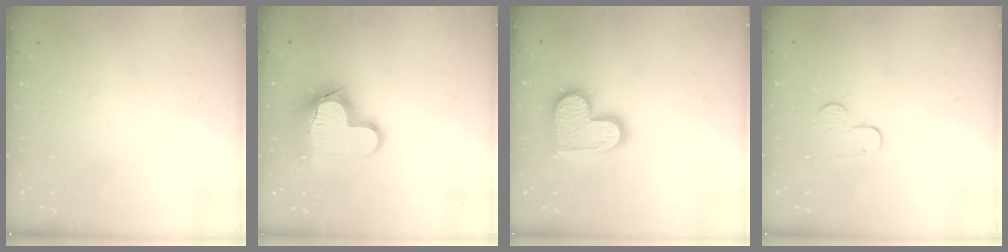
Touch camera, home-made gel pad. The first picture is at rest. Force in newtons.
{"total": 14.3, "press": 14.3, "slide": 1.1}
{"total": 14.3, "press": 14.3, "slide": 1.1}
{"total": 6.6, "press": 6.5, "slide": 0.6}